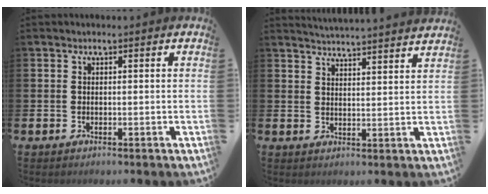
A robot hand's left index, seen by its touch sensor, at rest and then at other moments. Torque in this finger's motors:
{"motor_torque": [0.41, -1.73, 0.20, 0.02]}